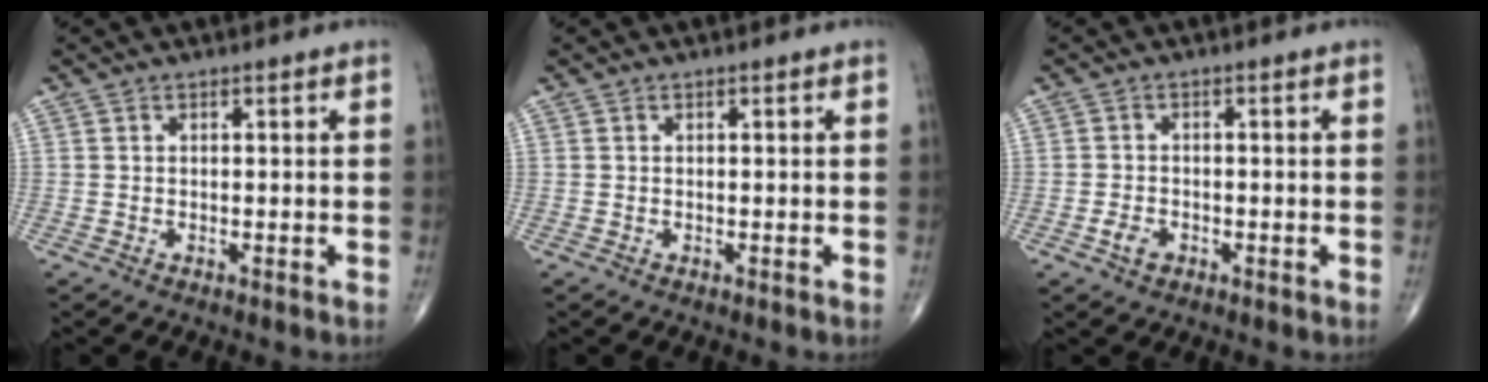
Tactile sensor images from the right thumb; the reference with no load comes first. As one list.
[{"total": 0.0}, {"total": 4.1, "force": [-1.8, 2.8, 2.3], "torque": [-0.035, 0.009, -0.030]}]